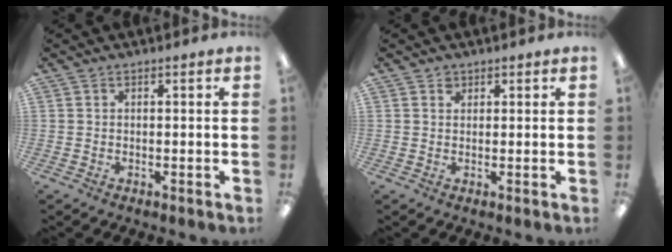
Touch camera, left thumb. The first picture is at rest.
{"total": 1.7, "force": [1.0, 1.3, 0.3], "torque": [0.000, -0.001, 0.016]}